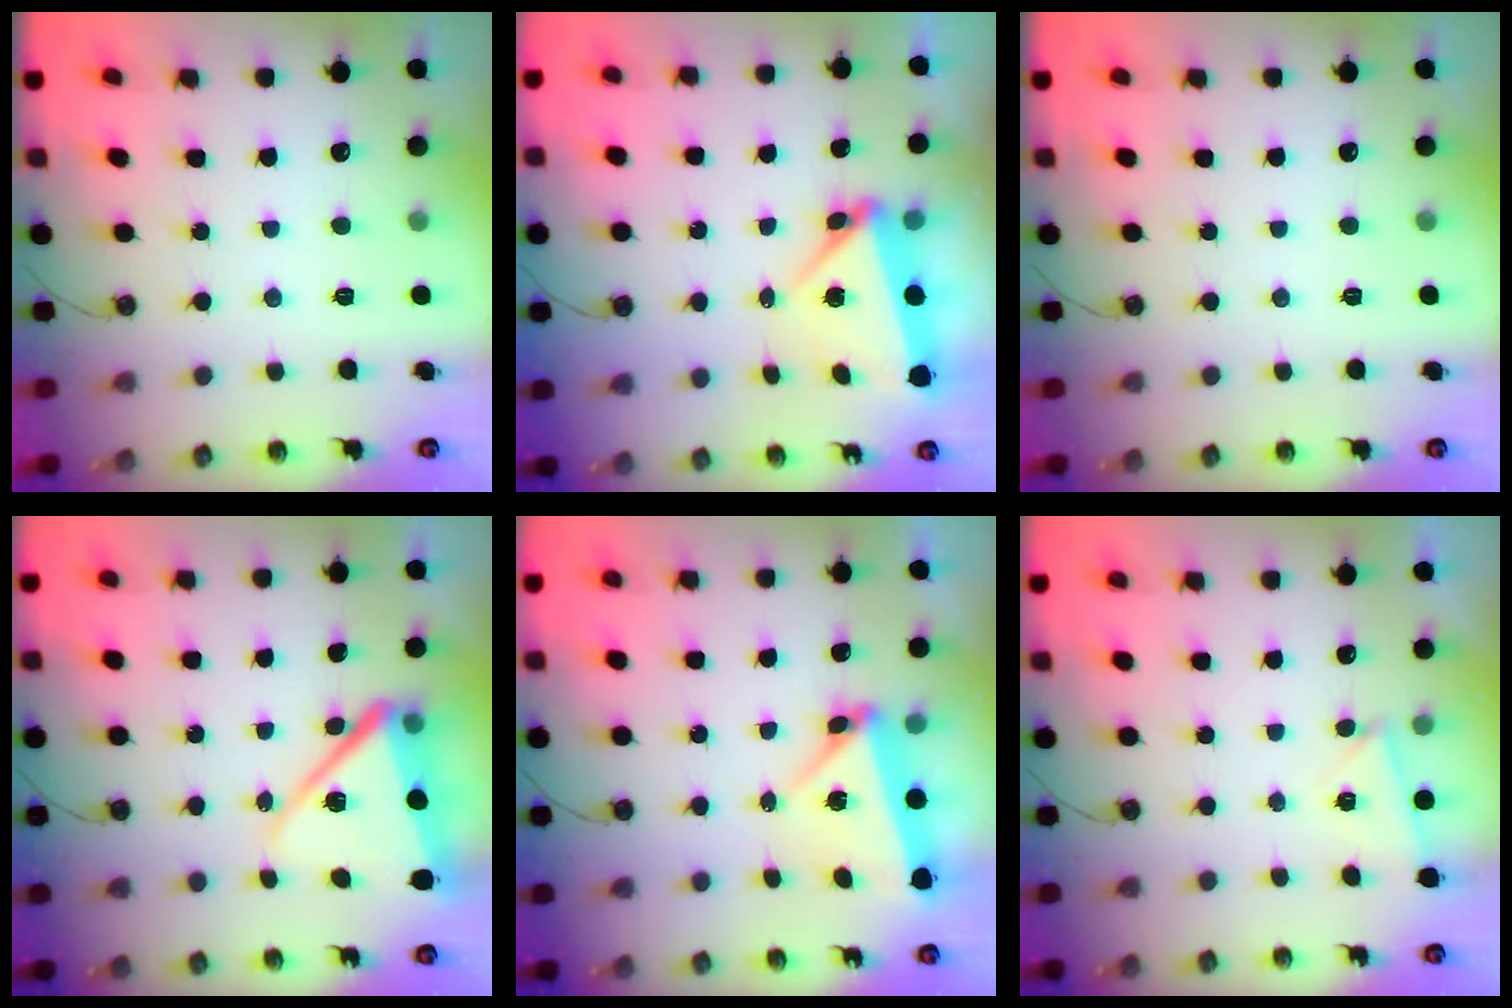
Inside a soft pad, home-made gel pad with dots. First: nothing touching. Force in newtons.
{"total": 5.7, "press": 5.5, "slide": 1.5}
{"total": 0.0}
{"total": 14.3, "press": 14.2, "slide": 1.5}
{"total": 5.3, "press": 5.3, "slide": 0.2}
{"total": 3.4, "press": 2.4, "slide": 2.4}